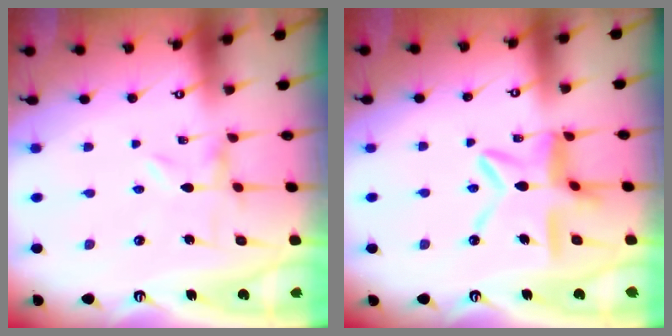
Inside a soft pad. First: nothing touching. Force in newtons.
{"total": 14.2, "press": 14.1, "slide": 1.2}